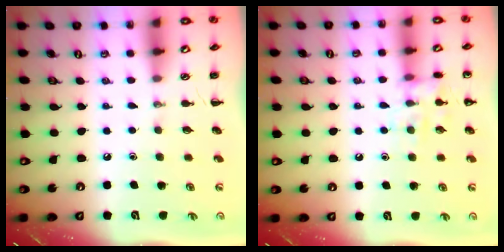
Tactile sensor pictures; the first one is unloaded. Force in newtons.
{"total": 10.5, "press": 10.5, "slide": 0.7}